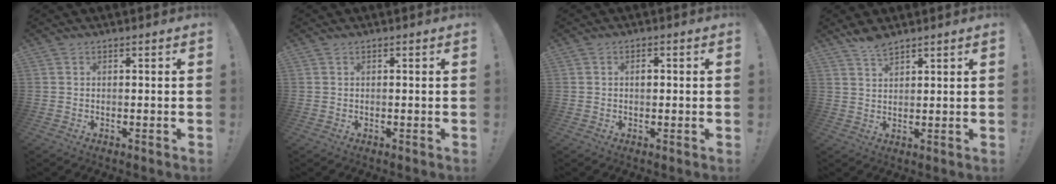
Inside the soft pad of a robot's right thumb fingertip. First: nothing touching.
{"total": 0.0}
{"total": 1.4, "force": [0.3, 1.0, 1.0], "torque": [-0.006, 0.000, 0.001]}
{"total": 4.4, "force": [3.8, 1.1, 1.9], "torque": [-0.029, -0.025, 0.068]}